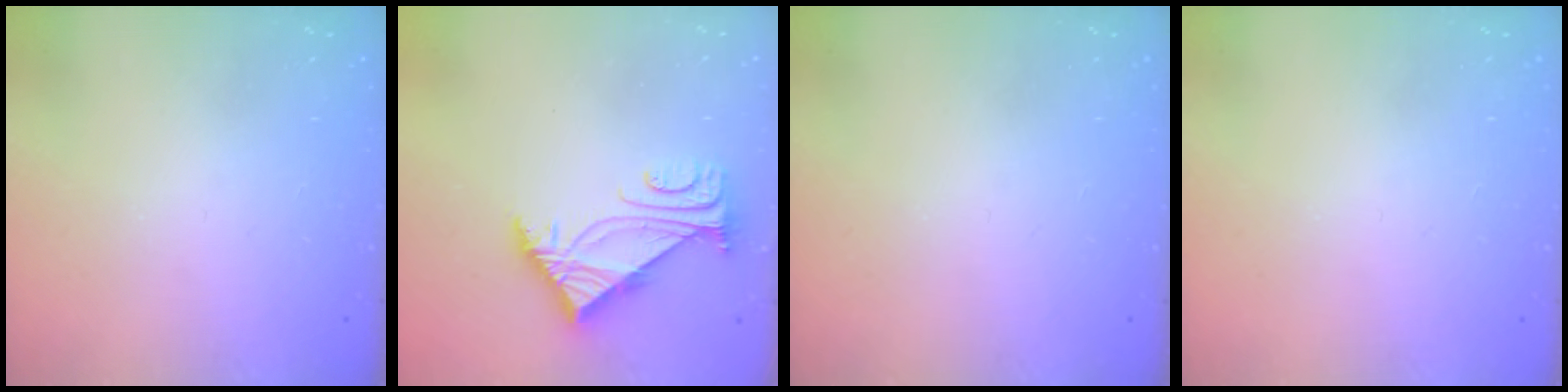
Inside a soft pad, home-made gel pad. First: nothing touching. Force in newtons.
{"total": 5.0, "press": 4.9, "slide": 1.0}
{"total": 0.0}
{"total": 0.0}